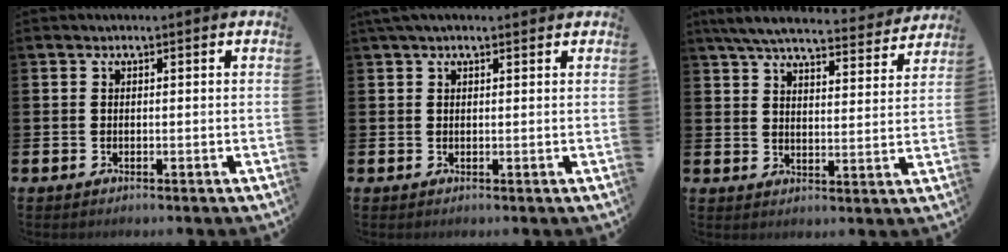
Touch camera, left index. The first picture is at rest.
{"total": 1.3, "force": [1.0, 0.3, 0.8], "torque": [-0.017, 0.004, 0.018]}
{"total": 6.8, "force": [6.3, 1.0, 2.3], "torque": [-0.060, -0.039, 0.108]}